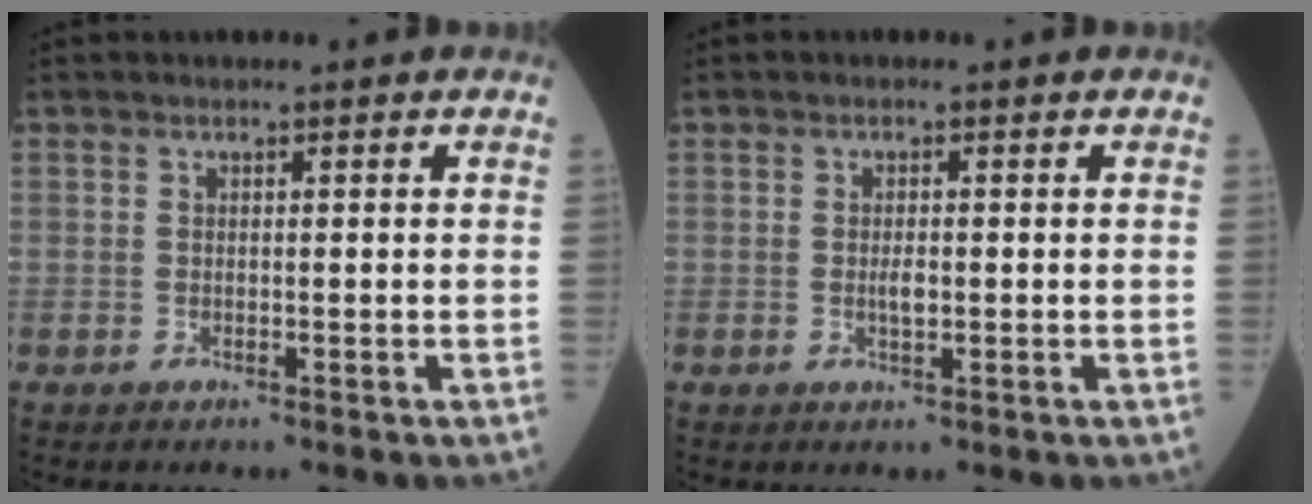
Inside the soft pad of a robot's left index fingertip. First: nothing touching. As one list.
[{"total": 1.7, "force": [-0.2, 0.6, 1.6], "torque": [-0.033, -0.001, -0.002]}]